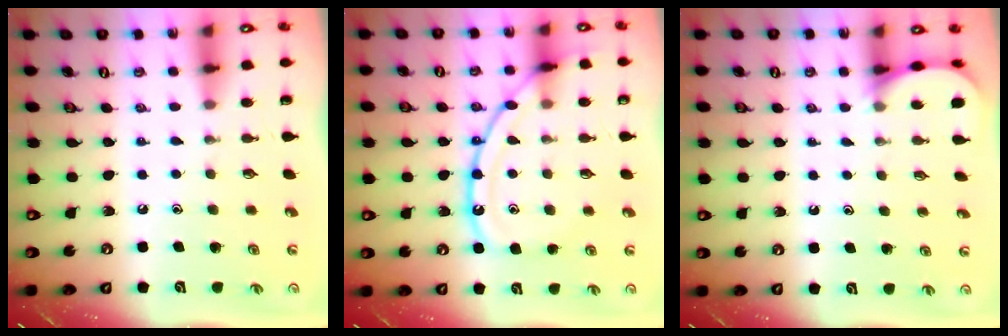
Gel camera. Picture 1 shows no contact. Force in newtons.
{"total": 14.9, "press": 14.9, "slide": 1.0}
{"total": 3.9, "press": 3.9, "slide": 0.5}